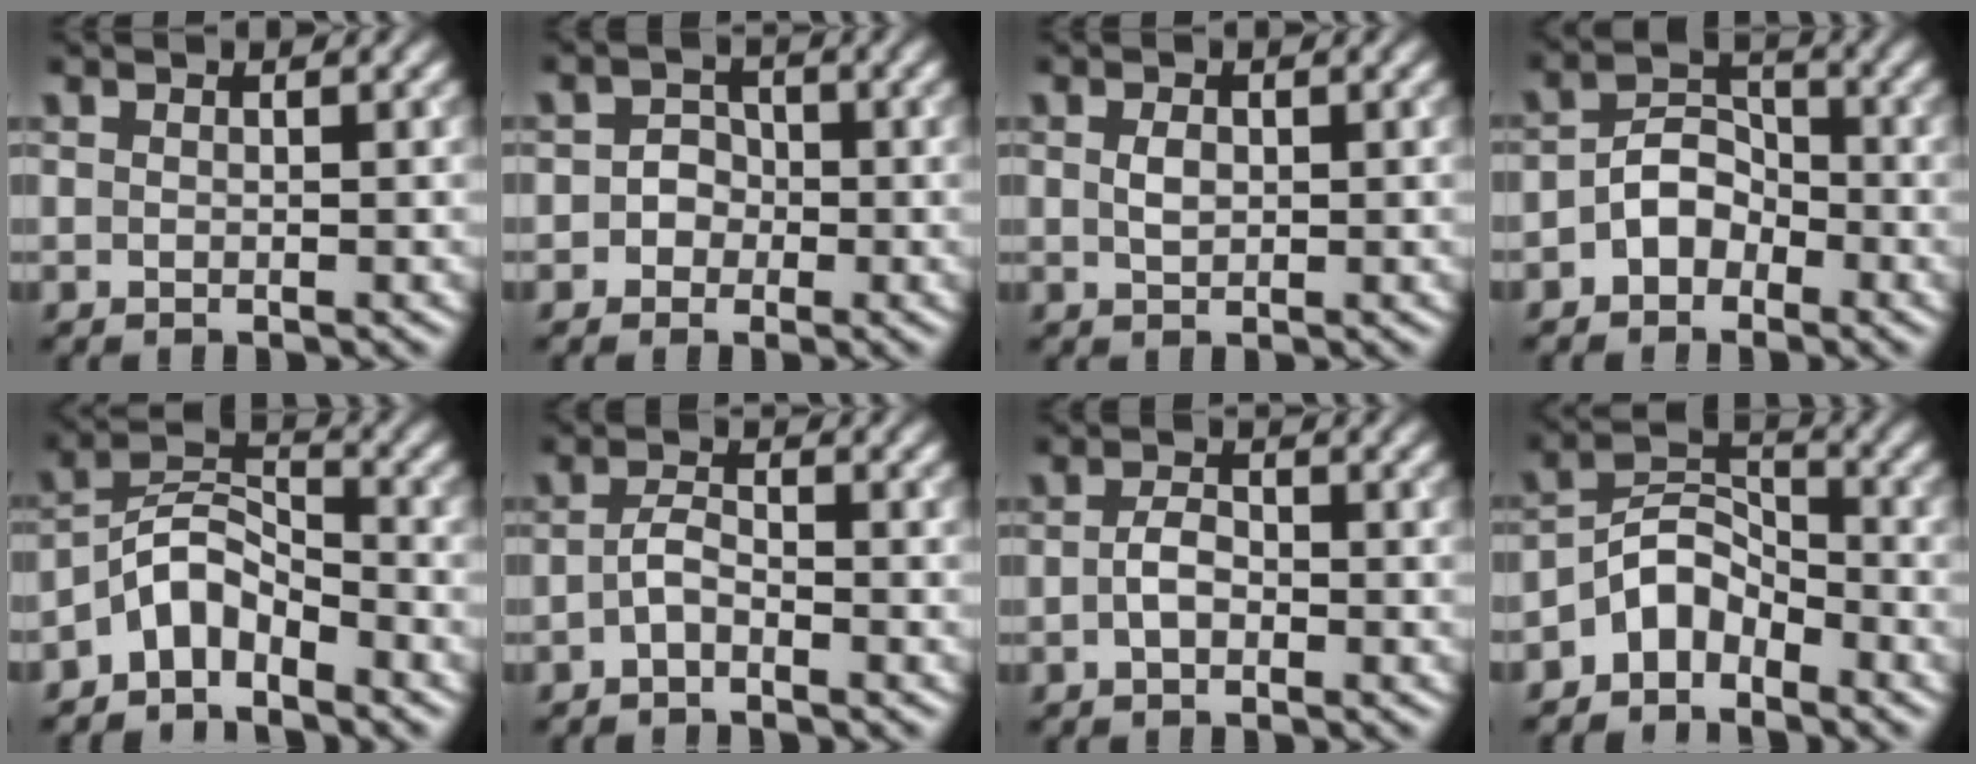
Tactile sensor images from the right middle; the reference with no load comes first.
{"total": 2.2, "force": [-0.4, 2.0, 0.6], "torque": [0.016, 0.004, -0.019]}
{"total": 1.4, "force": [0.2, 0.9, 1.0], "torque": [-0.023, 0.000, 0.004]}
{"total": 3.2, "force": [-1.6, 2.3, 1.5], "torque": [-0.021, 0.012, -0.032]}
{"total": 4.3, "force": [-3.2, 2.0, 2.1], "torque": [-0.033, 0.016, -0.073]}
{"total": 1.7, "force": [-0.8, 0.7, 1.3], "torque": [-0.028, 0.005, -0.020]}
{"total": 1.8, "force": [-0.5, 1.1, 1.4], "torque": [-0.030, 0.003, -0.014]}
{"total": 4.2, "force": [-3.0, 2.3, 1.9], "torque": [-0.028, 0.013, -0.068]}